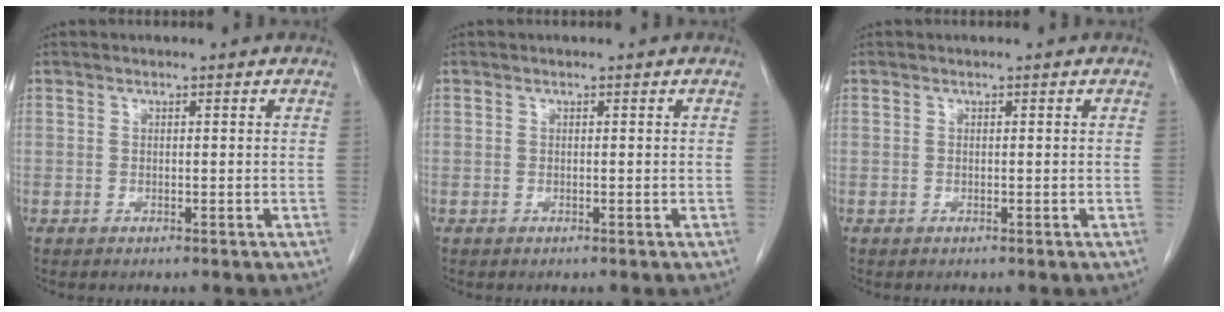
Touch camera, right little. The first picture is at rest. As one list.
[{"total": 0.0}, {"total": 0.0}]